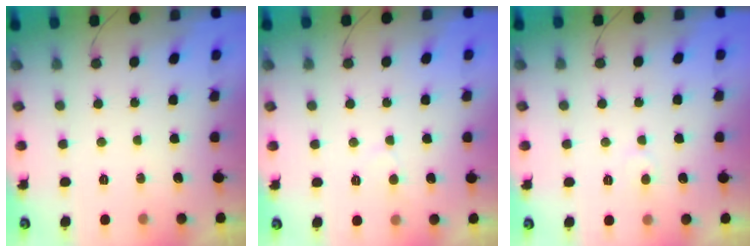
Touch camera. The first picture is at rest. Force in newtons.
{"total": 4.1, "press": 4.1, "slide": 0.5}
{"total": 4.0, "press": 3.9, "slide": 0.5}